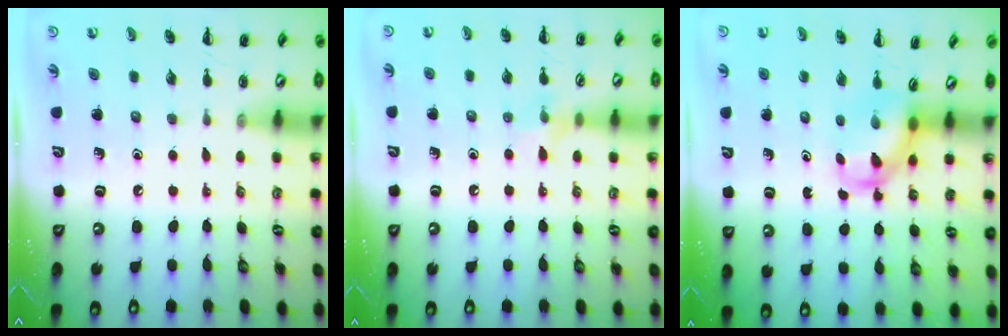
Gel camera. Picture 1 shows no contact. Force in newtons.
{"total": 6.3, "press": 6.1, "slide": 1.5}
{"total": 3.6, "press": 3.6, "slide": 0.5}